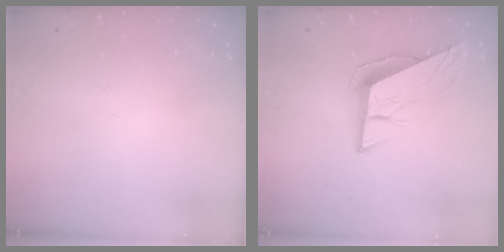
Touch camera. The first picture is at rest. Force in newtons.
{"total": 9.9, "press": 9.9, "slide": 0.4}